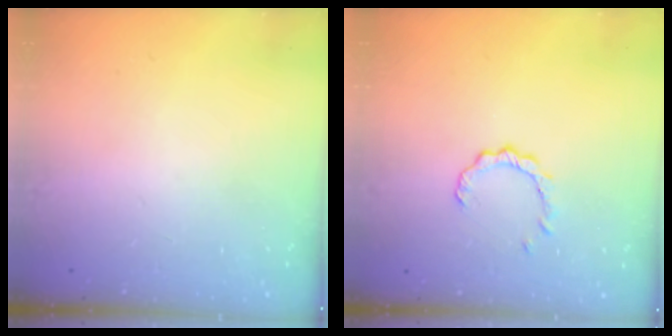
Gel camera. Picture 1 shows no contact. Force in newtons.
{"total": 2.4, "press": 2.4, "slide": 0.3}